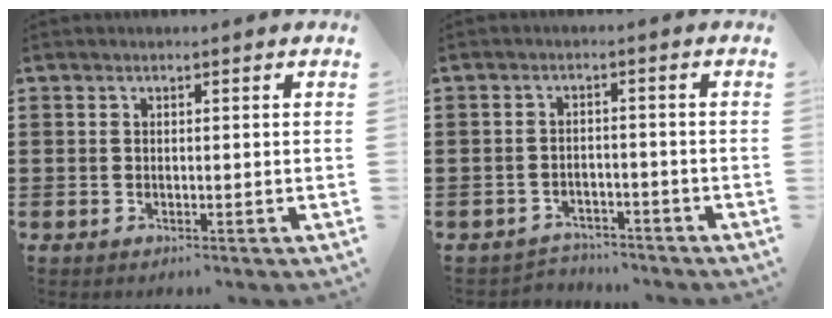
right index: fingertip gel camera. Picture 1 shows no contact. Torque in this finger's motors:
{"motor_torque": [0.02, 0.76, -0.11, -0.03]}